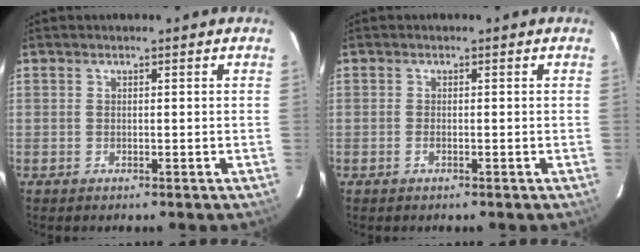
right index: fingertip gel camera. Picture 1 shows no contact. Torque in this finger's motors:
{"motor_torque": [-0.06, 0.15, -0.07, -0.01]}